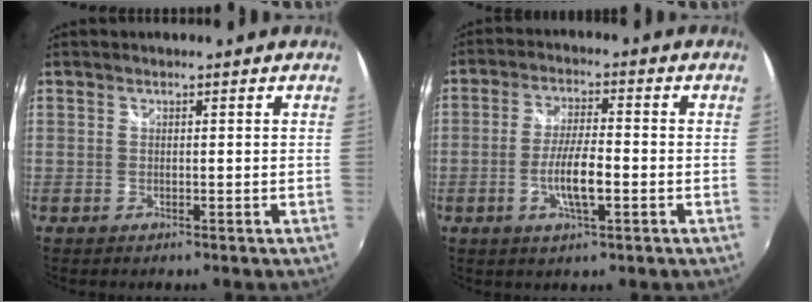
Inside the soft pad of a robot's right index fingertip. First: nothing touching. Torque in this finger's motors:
{"motor_torque": [0.74, -0.34, 0.47, 0.10]}